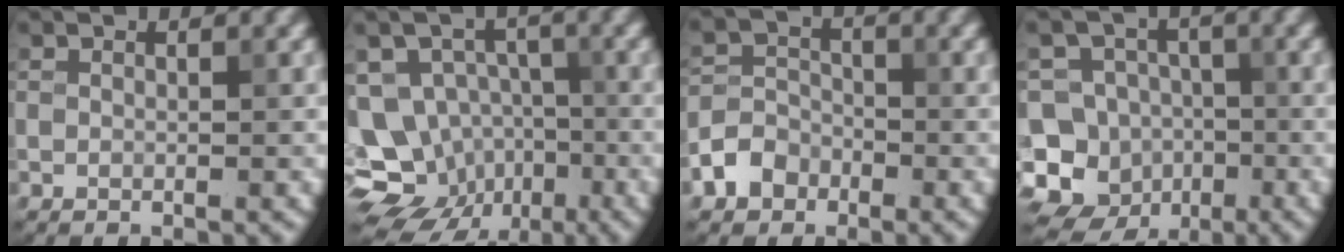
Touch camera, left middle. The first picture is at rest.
{"total": 13.2, "force": [-5.1, 11.1, 5.1], "torque": [-0.101, -0.004, -0.083]}
{"total": 3.2, "force": [-1.9, 2.4, 1.0], "torque": [-0.017, 0.006, -0.041]}
{"total": 13.6, "force": [-6.8, 11.3, 3.0], "torque": [-0.066, -0.007, -0.120]}